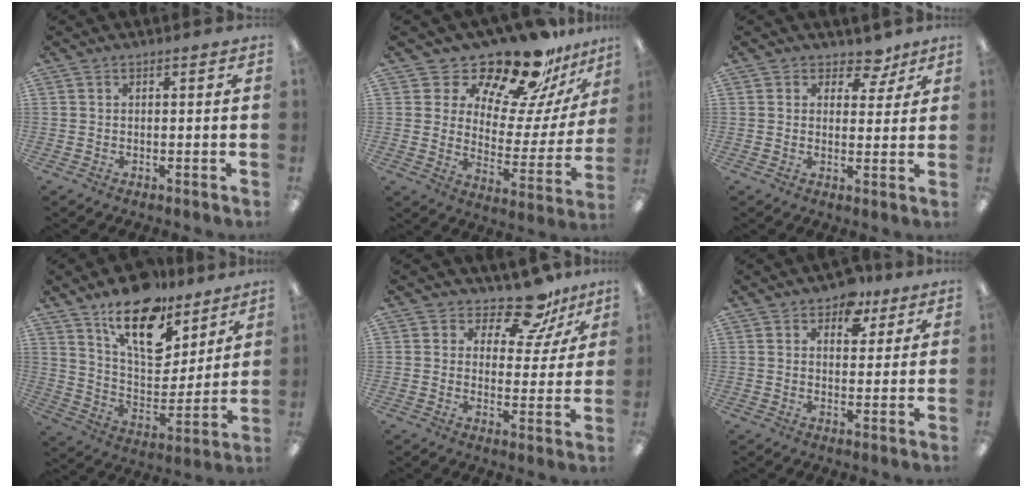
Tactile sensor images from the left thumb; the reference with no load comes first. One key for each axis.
{"total": 20.2, "fx": 17.0, "fy": 7.0, "fz": 8.3, "tx": -0.131, "ty": -0.134, "tz": 0.286}
{"total": 5.4, "fx": 3.8, "fy": 3.4, "fz": 2.0, "tx": -0.020, "ty": -0.021, "tz": 0.065}
{"total": 18.5, "fx": 12.9, "fy": 8.9, "fz": 9.8, "tx": -0.157, "ty": -0.082, "tz": 0.227}
{"total": 12.0, "fx": 9.4, "fy": 5.3, "fz": 5.2, "tx": -0.081, "ty": -0.059, "tz": 0.170}
{"total": 7.0, "fx": 4.7, "fy": 4.2, "fz": 3.1, "tx": -0.028, "ty": -0.022, "tz": 0.077}